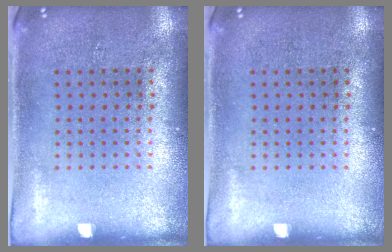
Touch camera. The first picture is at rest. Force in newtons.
{"total": 0.0}